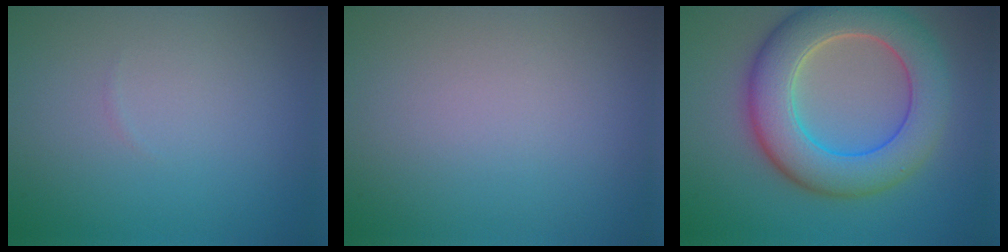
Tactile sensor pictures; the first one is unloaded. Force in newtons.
{"total": 0.0}
{"total": 8.9, "press": 8.9, "slide": 0.6}